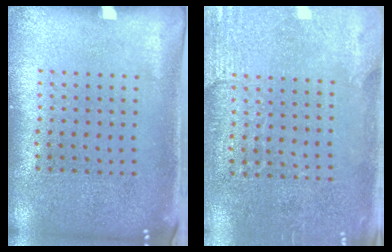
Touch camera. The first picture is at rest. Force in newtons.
{"total": 2.7, "press": 2.5, "slide": 1.1}